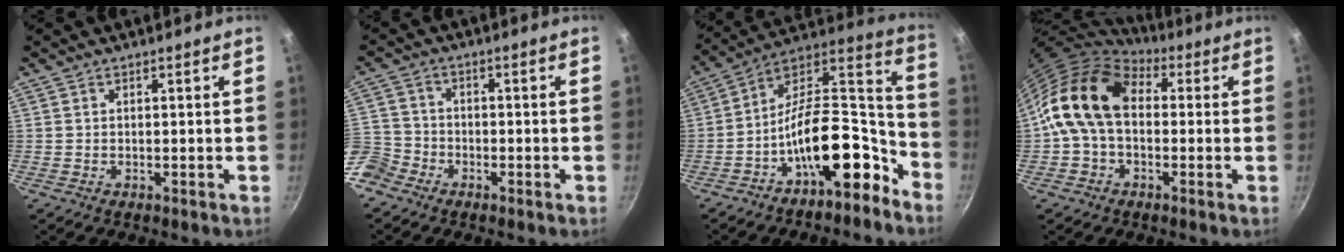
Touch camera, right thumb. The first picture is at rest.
{"total": 8.7, "force": [-4.9, 6.7, 2.9], "torque": [-0.061, 0.052, -0.110]}
{"total": 19.3, "force": [-10.2, 8.9, 13.8], "torque": [-0.158, 0.115, -0.174]}
{"total": 13.7, "force": [1.5, 9.5, 9.8], "torque": [-0.155, 0.021, 0.007]}